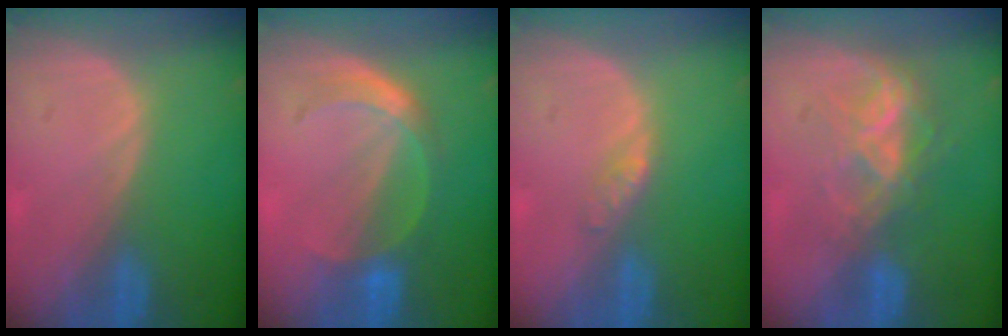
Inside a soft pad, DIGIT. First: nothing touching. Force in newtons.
{"total": 4.9, "press": 4.9, "slide": 0.3}
{"total": 1.7, "press": 1.7, "slide": 0.2}
{"total": 7.3, "press": 6.2, "slide": 3.9}